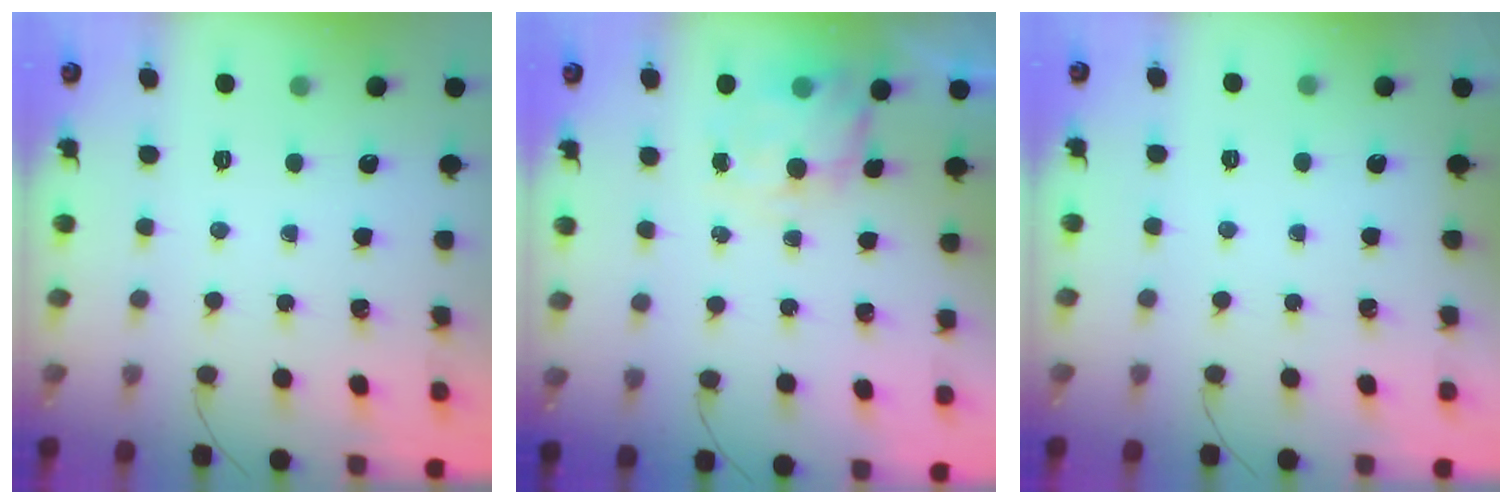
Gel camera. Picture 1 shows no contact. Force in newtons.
{"total": 5.1, "press": 5.0, "slide": 1.3}
{"total": 1.9, "press": 1.9, "slide": 0.3}